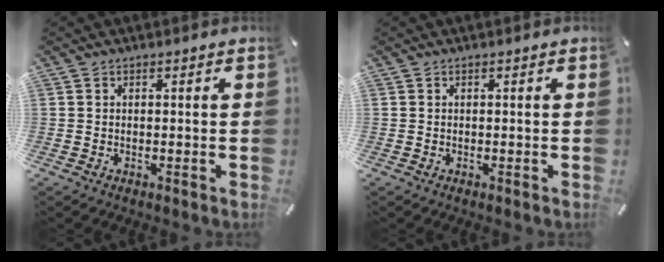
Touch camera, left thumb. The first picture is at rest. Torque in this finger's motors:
{"motor_torque": [-0.02, 0.02, -0.06, 0.06, 0.00]}